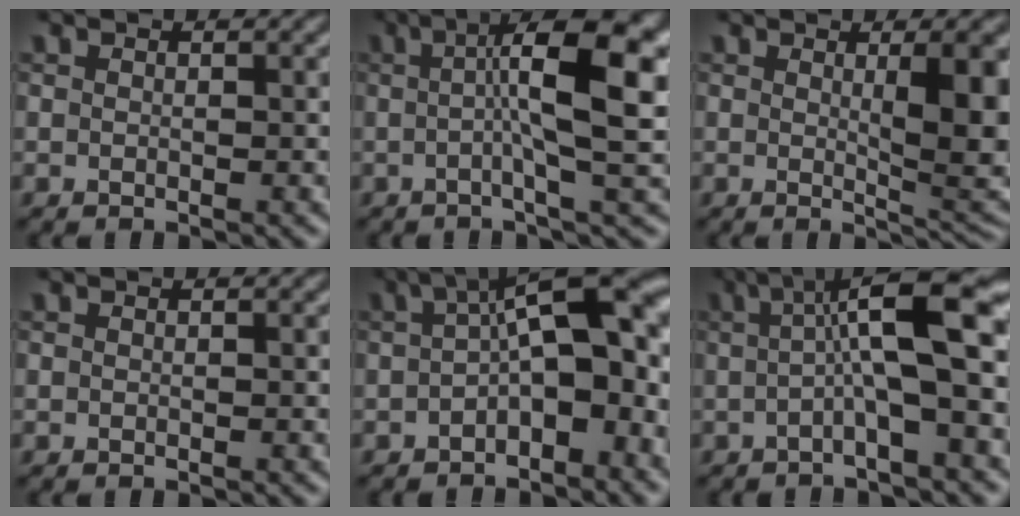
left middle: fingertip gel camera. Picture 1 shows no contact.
{"total": 9.7, "force": [1.0, 1.9, 9.4], "torque": [-0.124, 0.023, 0.006]}
{"total": 6.9, "force": [1.0, 1.6, 6.6], "torque": [-0.078, -0.008, 0.021]}
{"total": 0.0}
{"total": 10.7, "force": [0.2, 4.3, 9.7], "torque": [-0.127, 0.027, -0.011]}
{"total": 9.5, "force": [1.0, 2.2, 9.1], "torque": [-0.132, 0.022, 0.004]}